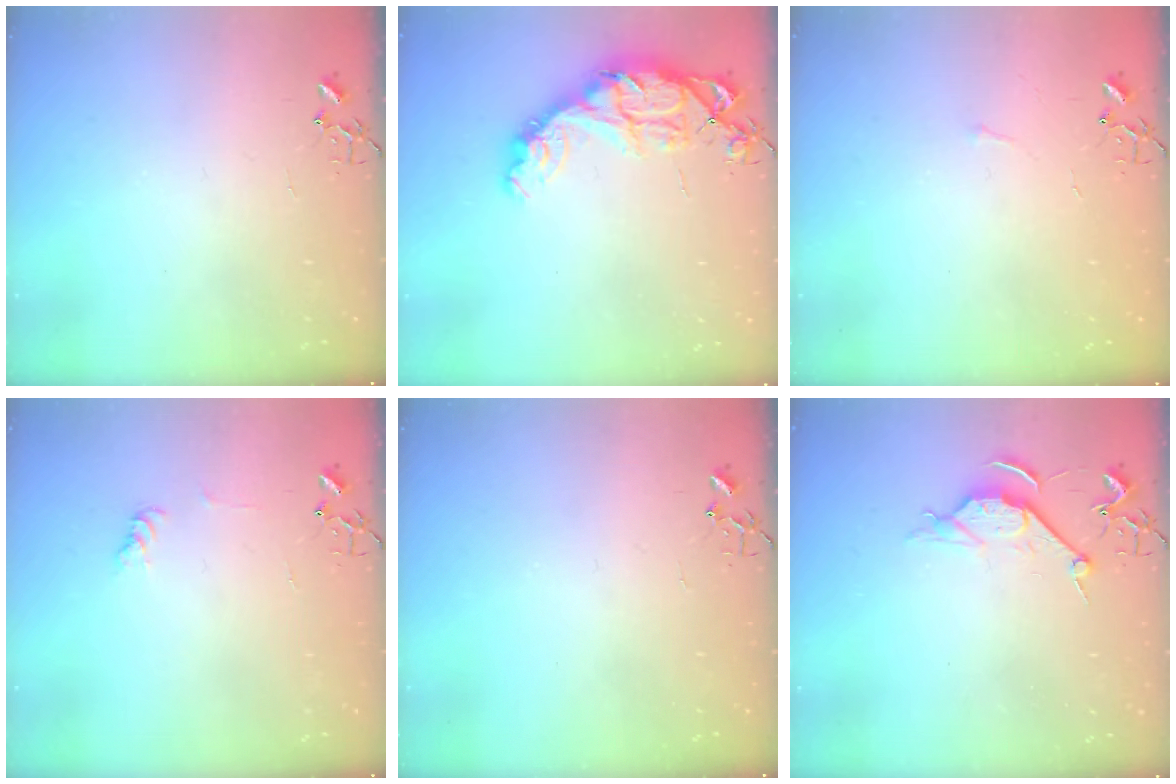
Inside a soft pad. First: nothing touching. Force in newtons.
{"total": 14.7, "press": 14.7, "slide": 1.2}
{"total": 2.7, "press": 2.7, "slide": 0.4}
{"total": 6.0, "press": 5.9, "slide": 0.6}
{"total": 0.0}
{"total": 6.8, "press": 6.8, "slide": 0.7}